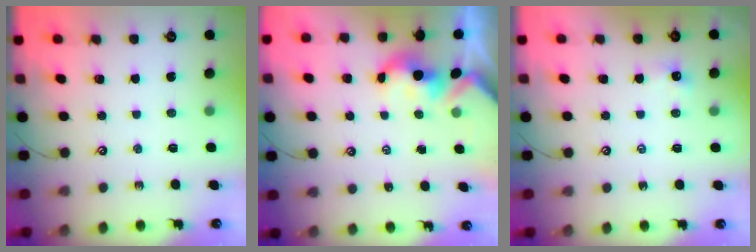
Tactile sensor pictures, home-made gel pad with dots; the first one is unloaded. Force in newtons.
{"total": 1.6, "press": 1.6, "slide": 0.3}
{"total": 3.8, "press": 3.8, "slide": 0.5}